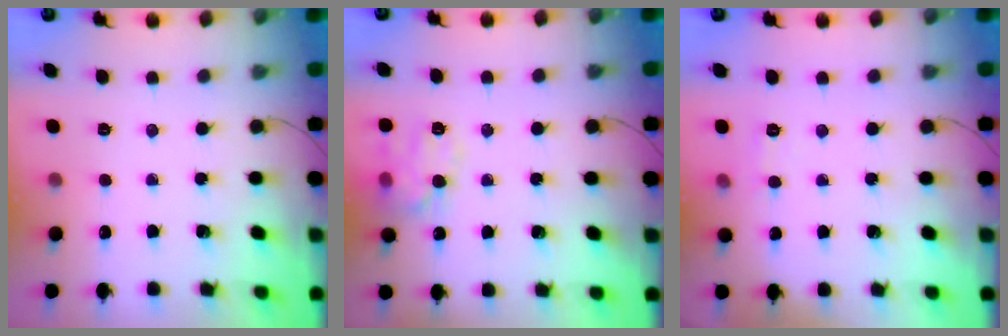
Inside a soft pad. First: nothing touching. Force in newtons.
{"total": 11.2, "press": 11.2, "slide": 0.5}
{"total": 3.9, "press": 3.6, "slide": 1.5}